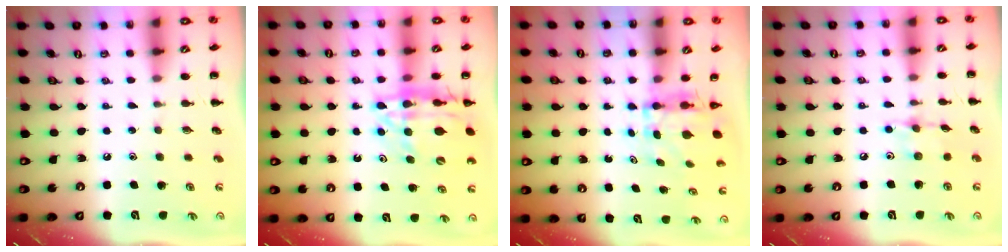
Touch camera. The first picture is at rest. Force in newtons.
{"total": 16.8, "press": 16.3, "slide": 4.0}
{"total": 4.2, "press": 4.2, "slide": 0.3}
{"total": 6.3, "press": 6.3, "slide": 0.7}